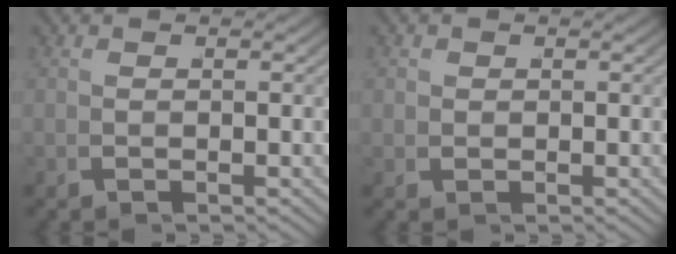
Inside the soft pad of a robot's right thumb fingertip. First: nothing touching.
{"total": 1.2, "force": [0.5, 1.0, 0.2], "torque": [-0.009, -0.005, 0.010]}